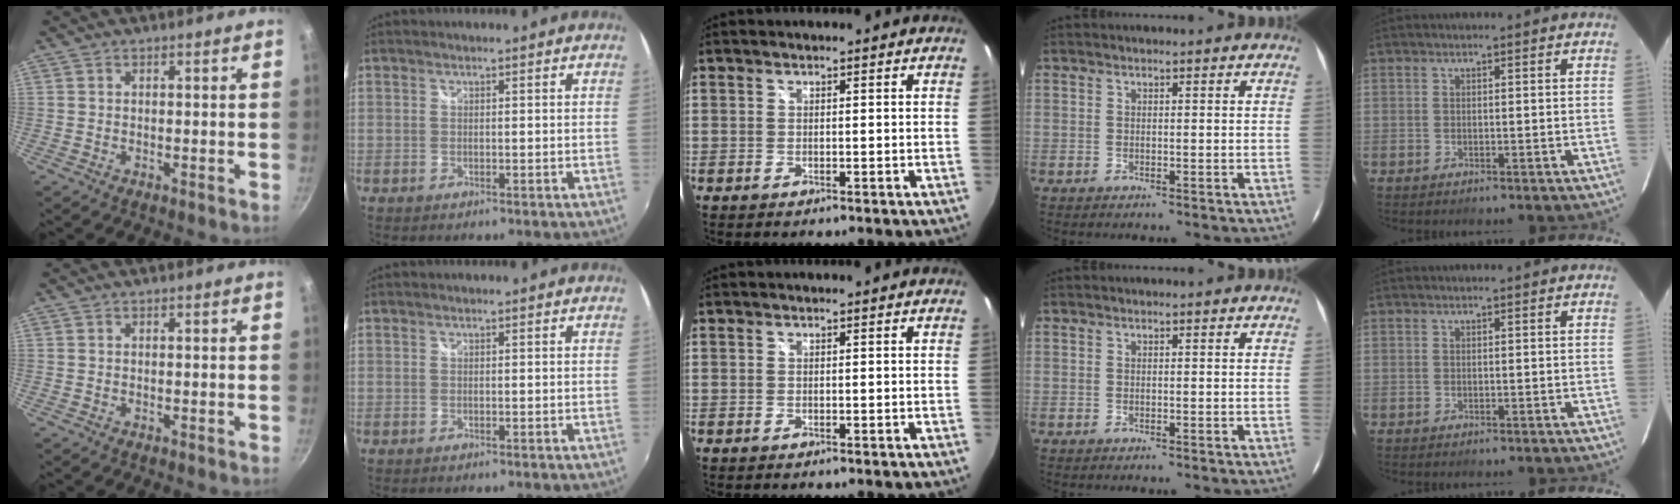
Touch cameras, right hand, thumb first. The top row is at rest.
{}